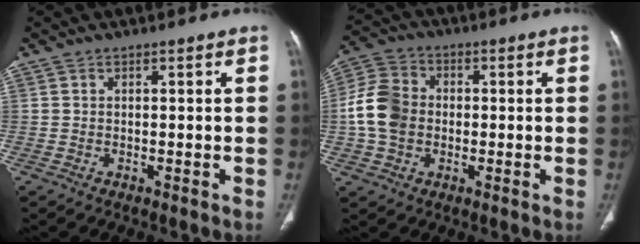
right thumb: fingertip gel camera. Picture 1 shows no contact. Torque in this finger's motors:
{"motor_torque": [0.73, 0.72, 0.11, -0.11, 0.10]}